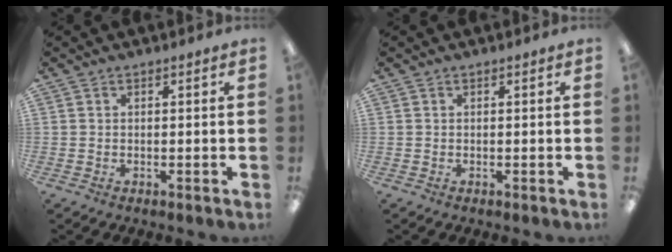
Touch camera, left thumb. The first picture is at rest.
{"total": 0.0}